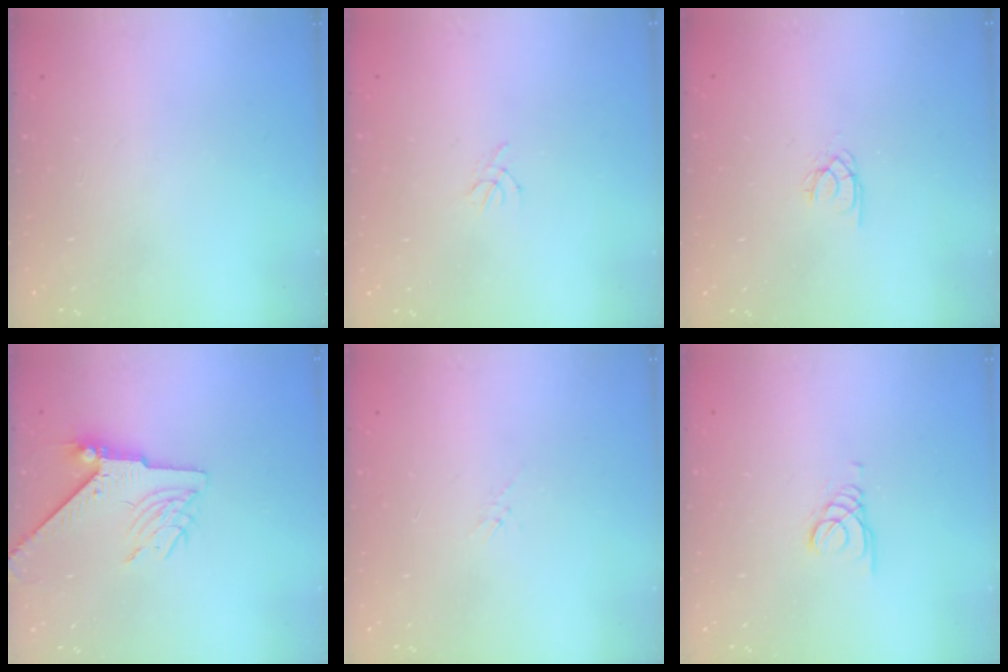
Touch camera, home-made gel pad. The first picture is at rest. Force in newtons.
{"total": 1.3, "press": 1.2, "slide": 0.4}
{"total": 1.7, "press": 1.7, "slide": 0.1}
{"total": 7.2, "press": 7.2, "slide": 1.0}
{"total": 0.5, "press": 0.5, "slide": 0.2}
{"total": 1.3, "press": 1.3, "slide": 0.1}